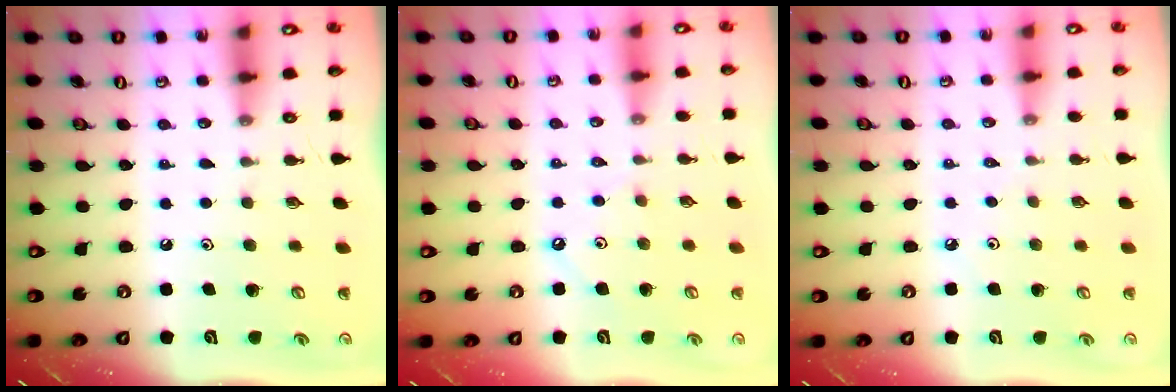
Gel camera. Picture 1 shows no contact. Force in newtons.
{"total": 1.6, "press": 1.5, "slide": 0.4}
{"total": 1.1, "press": 1.1, "slide": 0.4}